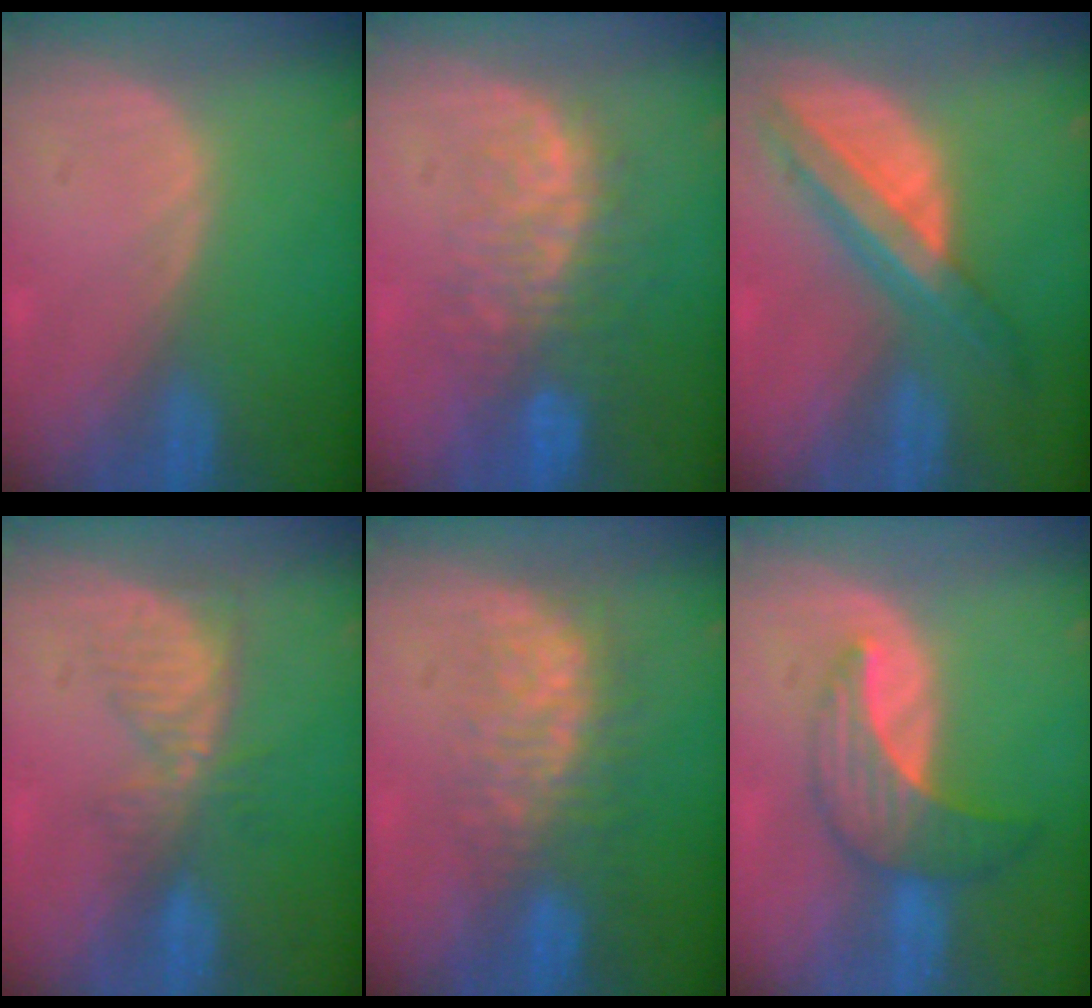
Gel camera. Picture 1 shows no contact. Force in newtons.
{"total": 9.4, "press": 8.1, "slide": 4.7}
{"total": 8.1, "press": 6.9, "slide": 4.3}
{"total": 5.3, "press": 5.0, "slide": 1.8}
{"total": 7.9, "press": 7.4, "slide": 2.6}
{"total": 7.3, "press": 6.7, "slide": 2.9}